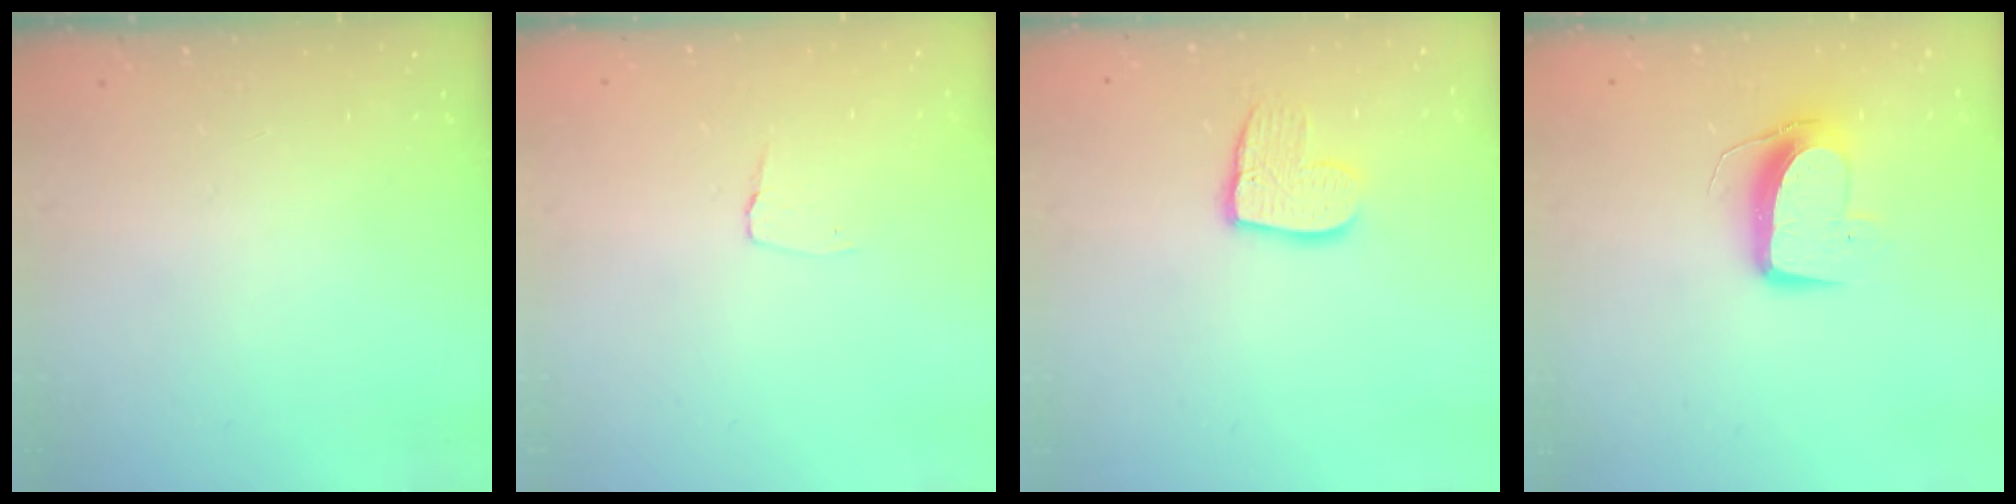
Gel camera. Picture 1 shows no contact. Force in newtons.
{"total": 3.0, "press": 3.0, "slide": 0.3}
{"total": 10.9, "press": 10.9, "slide": 0.9}
{"total": 10.1, "press": 10.1, "slide": 0.6}